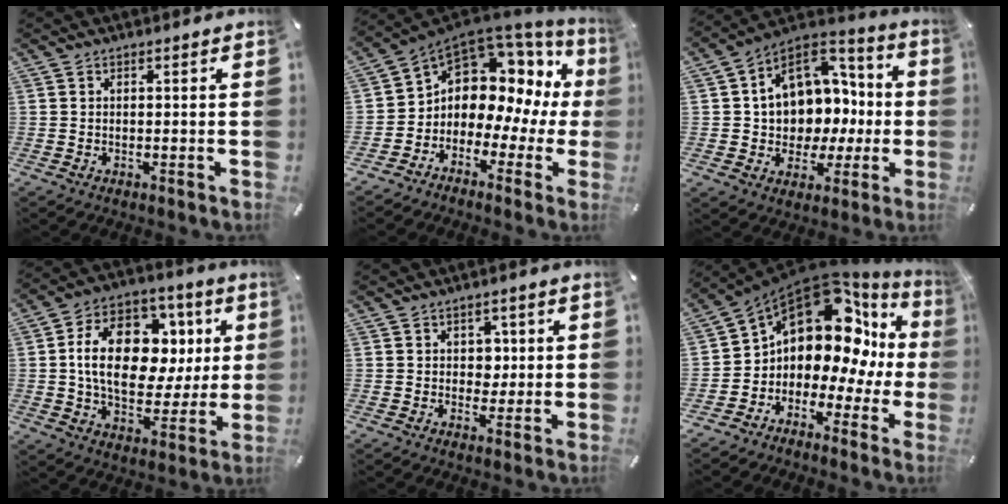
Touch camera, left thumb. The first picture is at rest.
{"total": 9.6, "force": [3.3, 8.3, 3.5], "torque": [-0.078, -0.041, 0.065]}
{"total": 12.9, "force": [2.1, 11.5, 5.6], "torque": [-0.079, -0.024, 0.049]}
{"total": 19.5, "force": [3.0, 13.6, 13.7], "torque": [-0.233, 0.003, 0.055]}
{"total": 4.3, "force": [0.7, 3.8, 1.8], "torque": [-0.020, 0.000, 0.006]}
{"total": 14.4, "force": [6.3, 10.2, 7.9], "torque": [-0.131, -0.070, 0.108]}